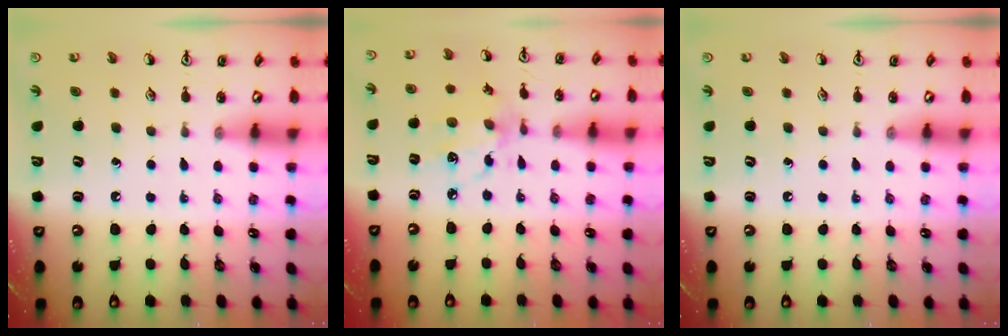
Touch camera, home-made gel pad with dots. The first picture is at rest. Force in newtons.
{"total": 9.5, "press": 9.5, "slide": 0.6}
{"total": 0.0}